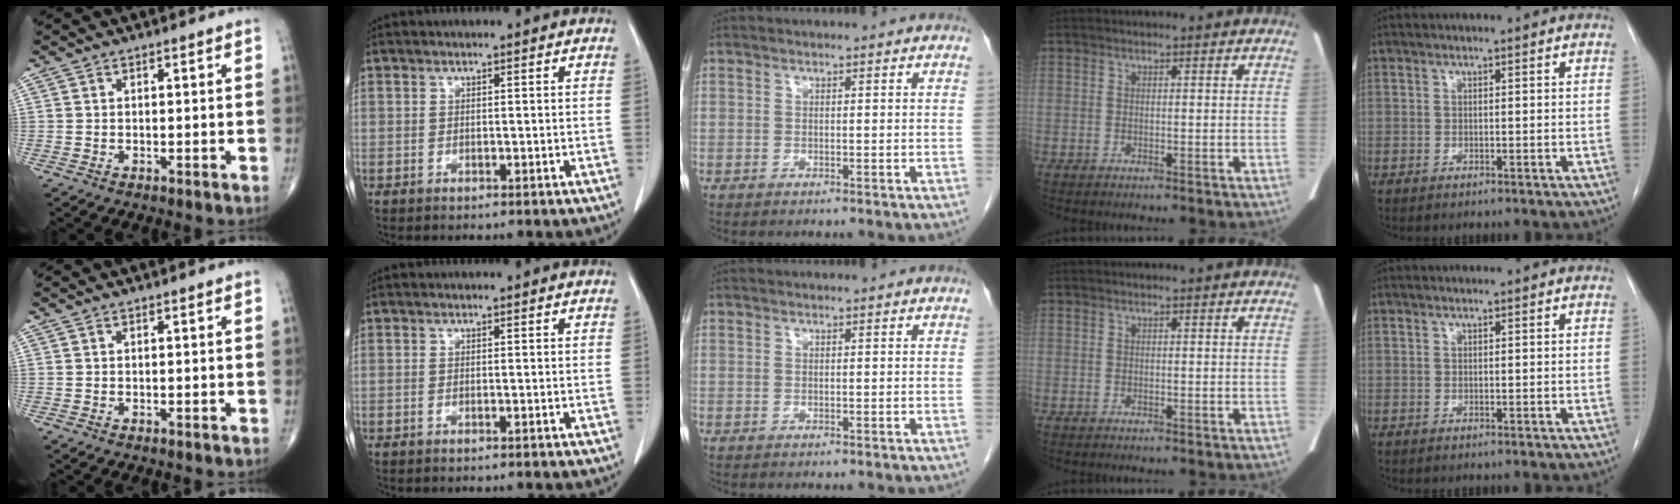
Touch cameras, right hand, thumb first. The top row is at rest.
{}